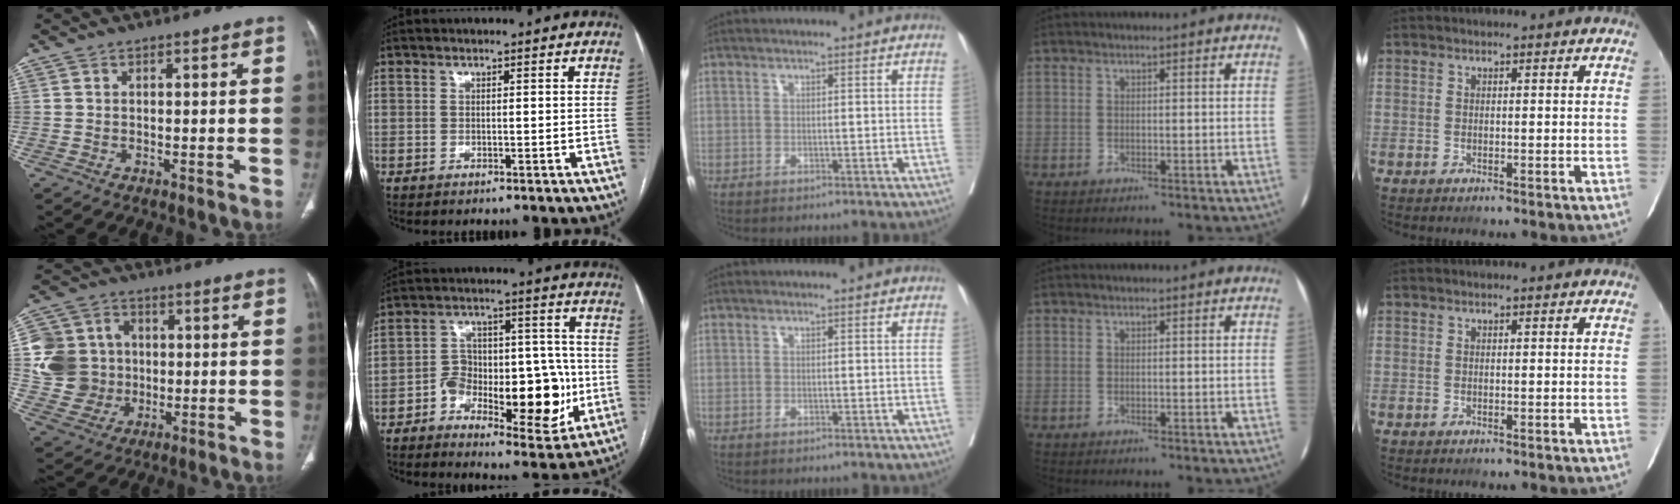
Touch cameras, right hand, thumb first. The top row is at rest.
{"thumb": {"total": 13.6, "force": [0.3, 12.5, 5.3], "torque": [-0.081, 0.017, 0.013]}, "index": {"total": 15.3, "force": [-4.4, 6.7, 13.0], "torque": [-0.186, 0.030, -0.059]}}